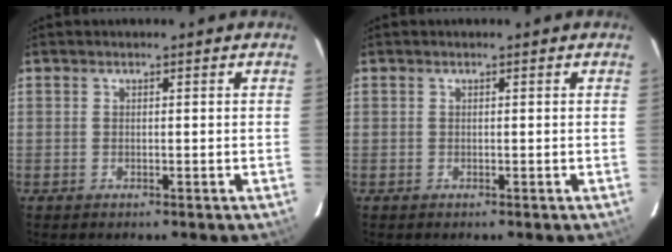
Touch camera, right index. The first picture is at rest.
{"total": 0.0}